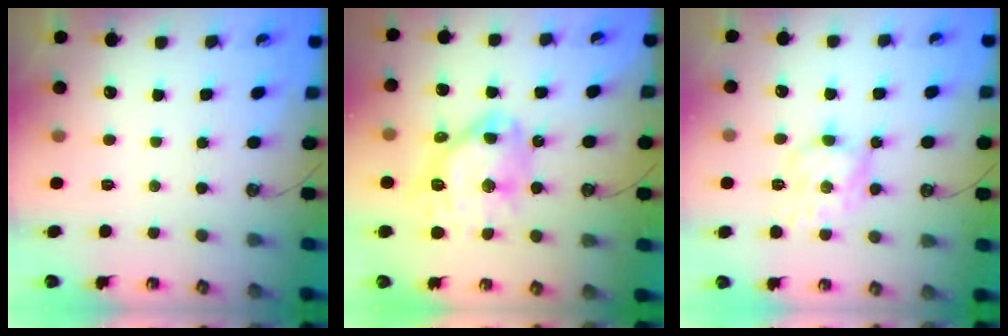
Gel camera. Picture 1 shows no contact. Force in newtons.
{"total": 16.1, "press": 16.0, "slide": 1.6}
{"total": 9.2, "press": 9.2, "slide": 0.2}